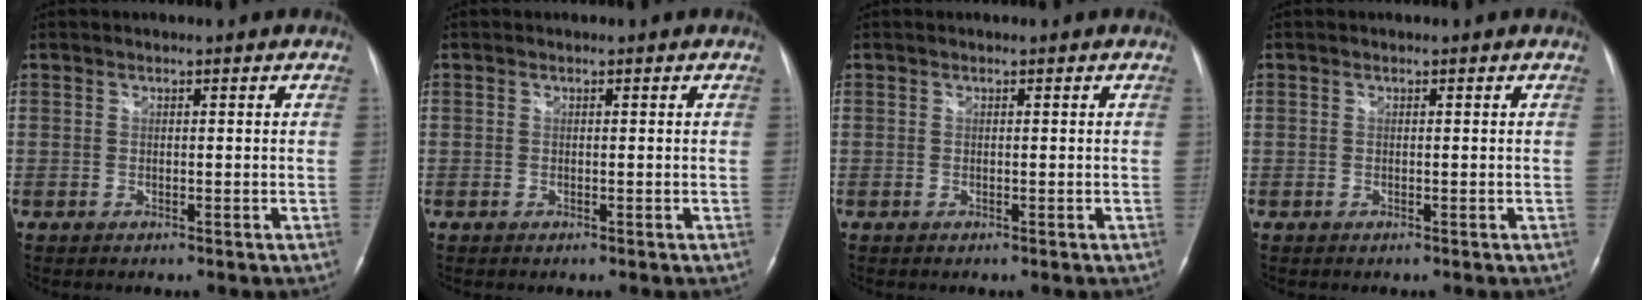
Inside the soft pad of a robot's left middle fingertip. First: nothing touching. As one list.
[{"total": 0.0}, {"total": 0.0}, {"total": 0.0}]